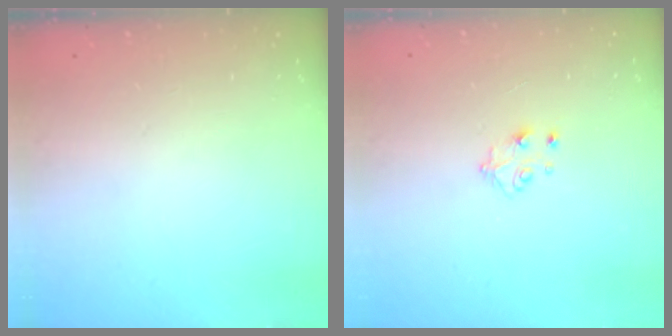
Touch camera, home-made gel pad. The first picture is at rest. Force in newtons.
{"total": 5.4, "press": 5.4, "slide": 0.4}